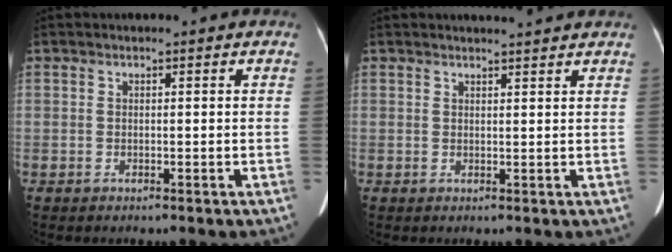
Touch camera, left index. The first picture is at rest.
{"total": 3.8, "force": [3.7, -0.3, 1.1], "torque": [-0.016, 0.009, 0.041]}